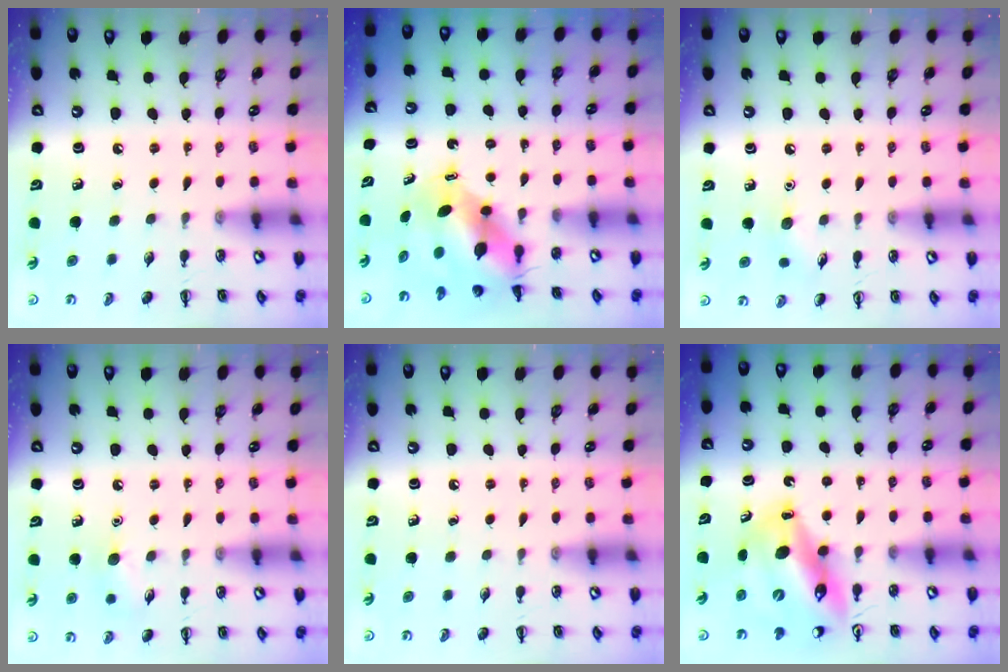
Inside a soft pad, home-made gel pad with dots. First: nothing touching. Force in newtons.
{"total": 5.7, "press": 5.5, "slide": 1.5}
{"total": 5.4, "press": 5.1, "slide": 1.7}
{"total": 5.9, "press": 5.8, "slide": 1.4}
{"total": 0.0}
{"total": 14.4, "press": 13.7, "slide": 4.3}